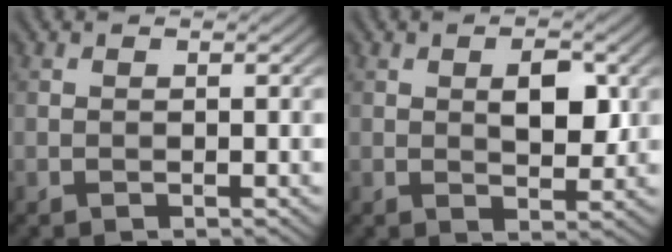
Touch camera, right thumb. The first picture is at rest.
{"total": 4.4, "force": [0.9, 2.2, 3.7], "torque": [-0.061, -0.004, 0.017]}